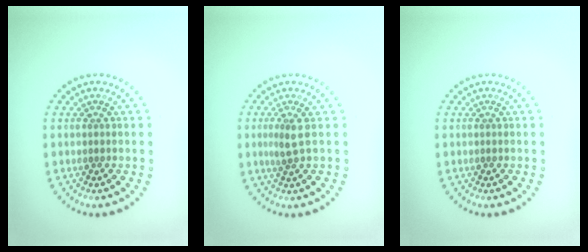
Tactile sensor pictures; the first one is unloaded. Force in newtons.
{"total": 1.8, "press": 1.4, "slide": 1.2}
{"total": 0.0}